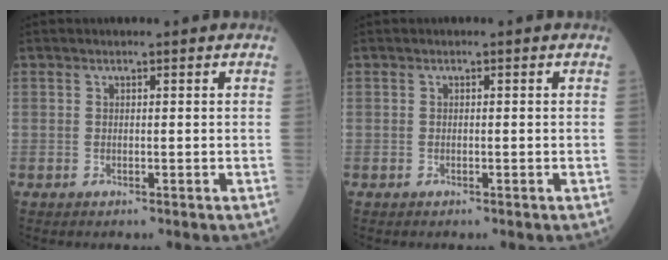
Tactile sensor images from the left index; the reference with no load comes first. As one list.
[{"total": 0.0}]